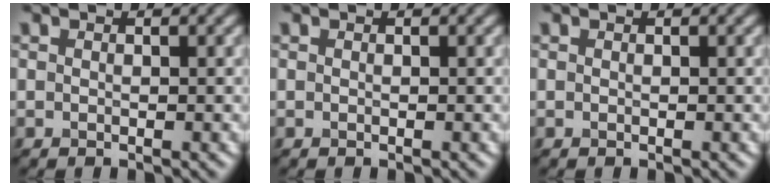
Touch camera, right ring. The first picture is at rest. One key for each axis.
{"total": 0.0}
{"total": 0.0}